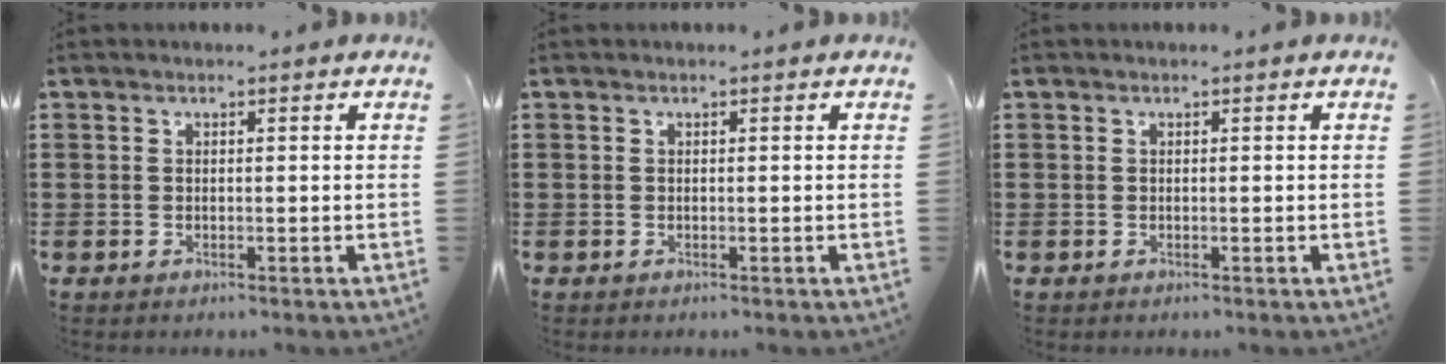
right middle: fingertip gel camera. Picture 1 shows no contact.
{"total": 0.0}
{"total": 0.0}